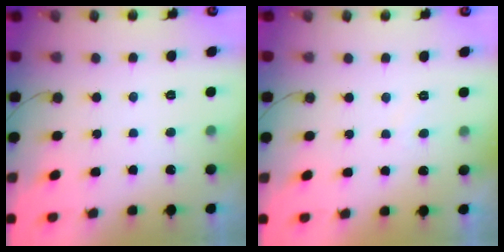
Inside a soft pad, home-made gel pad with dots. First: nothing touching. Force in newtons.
{"total": 1.6, "press": 1.6, "slide": 0.4}